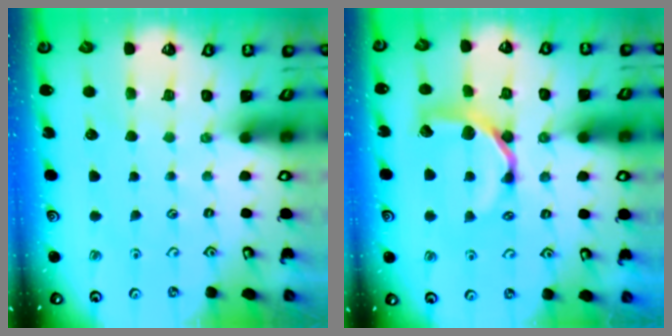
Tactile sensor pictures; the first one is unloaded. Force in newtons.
{"total": 10.6, "press": 10.6, "slide": 1.3}